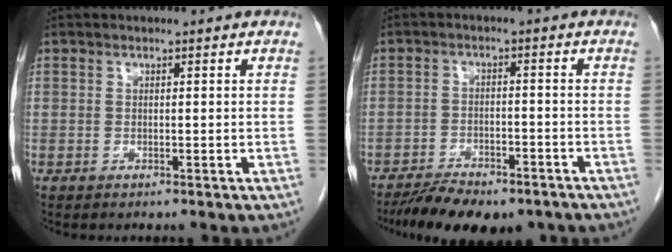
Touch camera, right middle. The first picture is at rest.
{"total": 11.2, "force": [-9.0, 3.8, 5.6], "torque": [-0.077, -0.002, -0.134]}